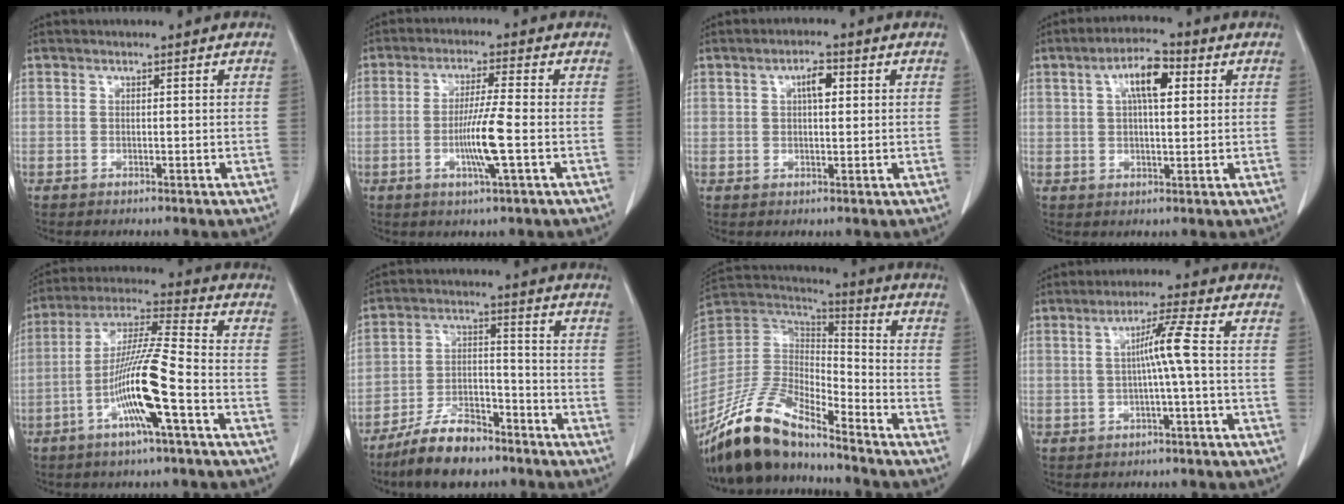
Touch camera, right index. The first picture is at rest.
{"total": 7.5, "force": [-1.9, -0.2, 7.3], "torque": [-0.137, -0.007, -0.034]}
{"total": 3.8, "force": [1.1, 1.6, 3.3], "torque": [-0.061, 0.010, 0.018]}
{"total": 7.5, "force": [2.3, 2.6, 6.6], "torque": [-0.124, 0.018, 0.039]}
{"total": 13.3, "force": [-4.8, 0.3, 12.4], "torque": [-0.244, 0.002, -0.094]}
{"total": 11.4, "force": [-8.6, 4.0, 6.3], "torque": [-0.118, 0.000, -0.158]}
{"total": 18.9, "force": [-15.1, 5.2, 10.0], "torque": [-0.214, -0.006, -0.291]}
{"total": 5.3, "force": [-0.2, -0.8, 5.2], "torque": [-0.094, 0.011, 0.000]}